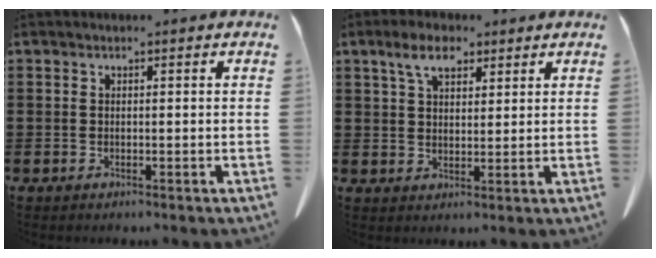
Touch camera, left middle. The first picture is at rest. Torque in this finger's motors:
{"motor_torque": [0.01, 0.03, -0.16, -0.06]}